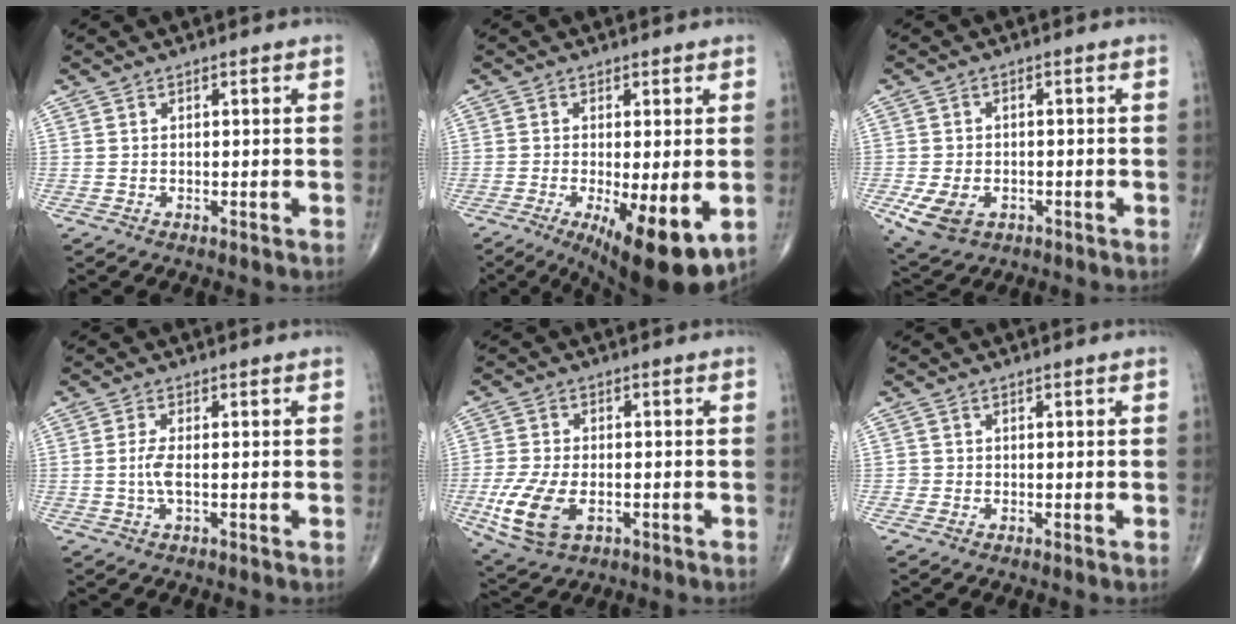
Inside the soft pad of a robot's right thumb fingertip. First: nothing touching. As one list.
[{"total": 13.1, "force": [-3.9, 3.9, 11.9], "torque": [-0.164, -0.024, -0.050]}, {"total": 7.1, "force": [-2.6, 4.9, 4.5], "torque": [-0.083, 0.003, -0.037]}, {"total": 3.2, "force": [-0.3, 1.0, 3.0], "torque": [-0.076, -0.002, -0.008]}, {"total": 11.0, "force": [-3.3, 6.3, 8.5], "torque": [-0.179, 0.001, -0.053]}, {"total": 0.9, "force": [-0.2, 0.9, 0.0], "torque": [0.004, 0.005, -0.006]}]